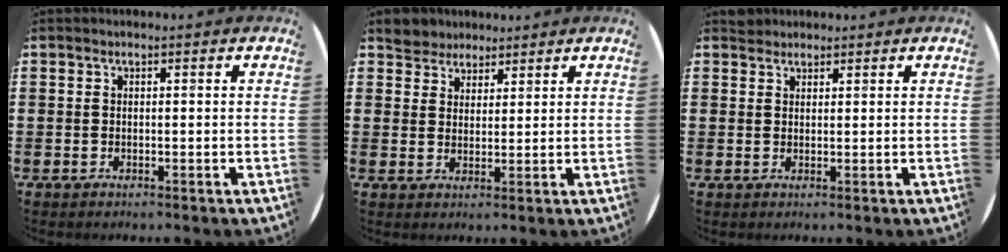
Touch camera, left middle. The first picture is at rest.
{"total": 3.9, "force": [3.5, 1.6, -0.4], "torque": [-0.006, -0.003, 0.070]}
{"total": 1.5, "force": [1.4, 0.5, -0.1], "torque": [0.007, -0.001, 0.028]}